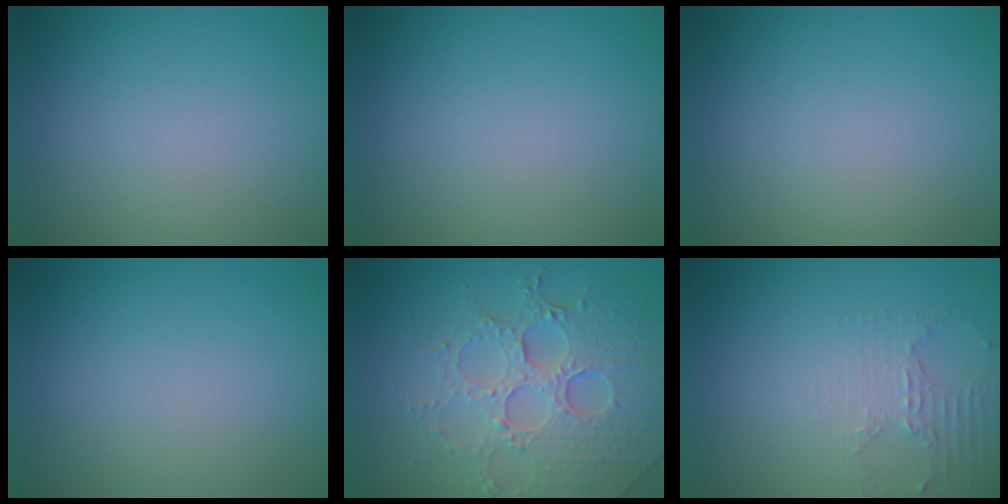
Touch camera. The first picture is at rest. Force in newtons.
{"total": 0.0}
{"total": 0.0}
{"total": 0.0}
{"total": 8.0, "press": 5.9, "slide": 5.5}
{"total": 2.2, "press": 1.6, "slide": 1.5}